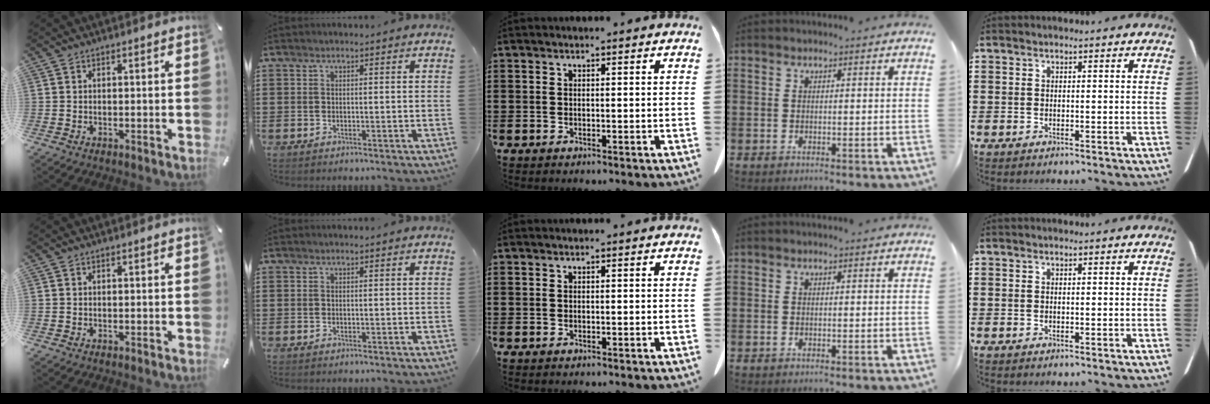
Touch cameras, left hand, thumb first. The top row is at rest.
{}